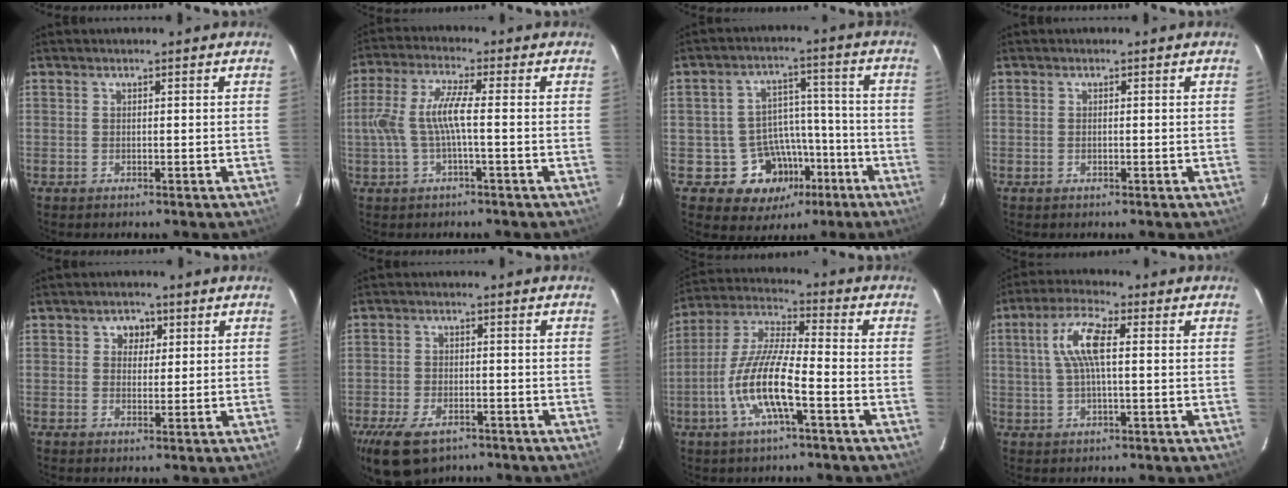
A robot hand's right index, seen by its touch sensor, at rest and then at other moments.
{"total": 7.3, "force": [-1.2, 0.9, 7.1], "torque": [-0.158, 0.007, -0.018]}
{"total": 11.8, "force": [-5.9, 9.6, 3.3], "torque": [-0.063, 0.043, -0.065]}
{"total": 0.0}
{"total": 3.1, "force": [1.0, 2.8, 0.8], "torque": [-0.004, 0.010, 0.014]}
{"total": 10.9, "force": [-7.1, 5.8, 5.9], "torque": [-0.142, -0.018, -0.120]}
{"total": 12.2, "force": [-4.6, 2.1, 11.1], "torque": [-0.231, -0.002, -0.093]}
{"total": 7.6, "force": [1.1, 1.9, 7.3], "torque": [-0.146, 0.014, 0.022]}